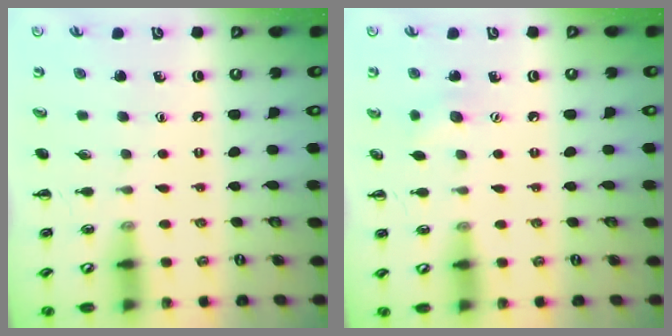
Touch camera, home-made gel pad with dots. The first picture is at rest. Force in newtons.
{"total": 5.7, "press": 5.6, "slide": 1.3}